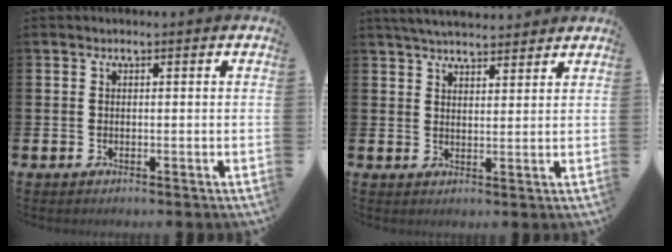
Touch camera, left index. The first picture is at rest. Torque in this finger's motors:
{"motor_torque": [1.06, -1.07, 0.25, 0.12]}